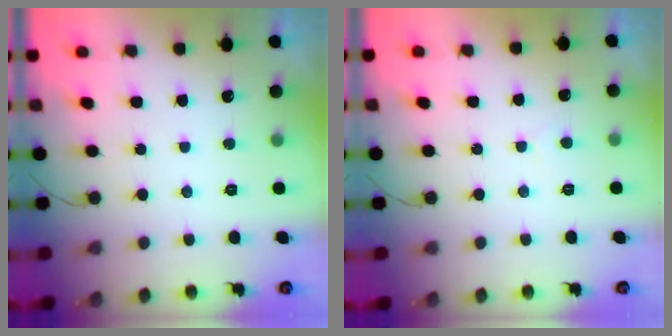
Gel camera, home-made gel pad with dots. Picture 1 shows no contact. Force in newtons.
{"total": 2.9, "press": 2.9, "slide": 0.4}